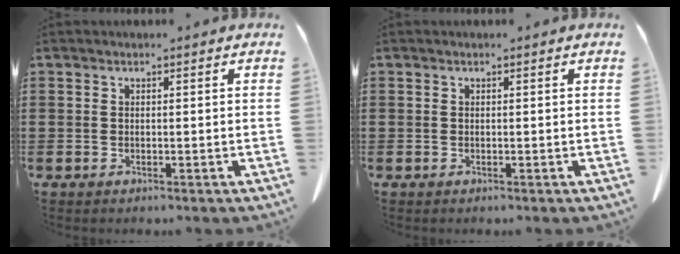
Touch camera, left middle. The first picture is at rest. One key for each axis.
{"total": 0.0}